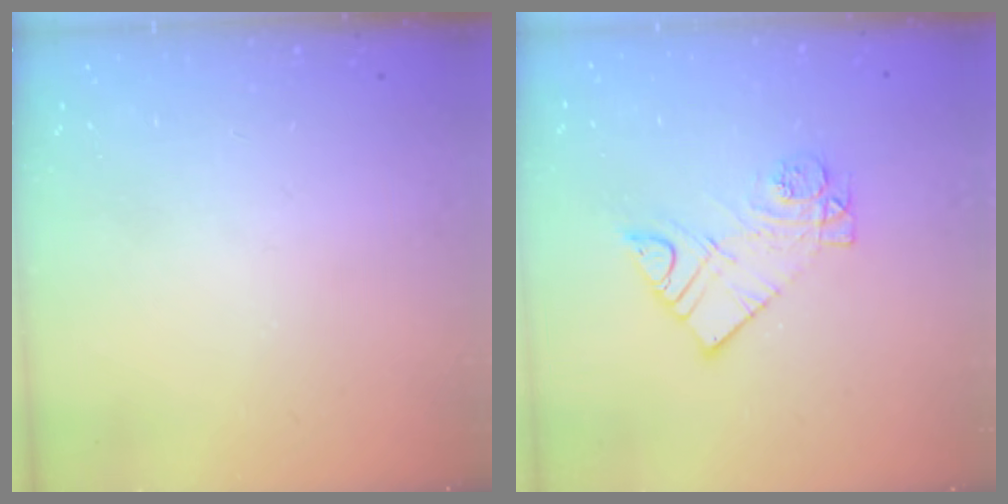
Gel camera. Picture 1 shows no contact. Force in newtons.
{"total": 9.9, "press": 9.9, "slide": 0.7}